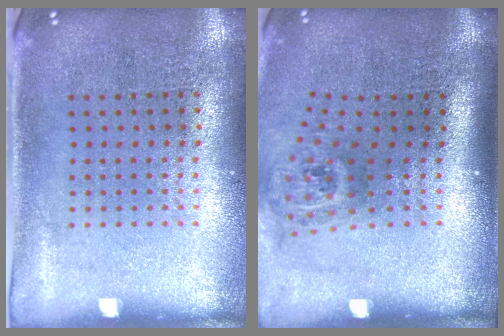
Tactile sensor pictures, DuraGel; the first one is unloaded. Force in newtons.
{"total": 1.9, "press": 1.3, "slide": 1.4}